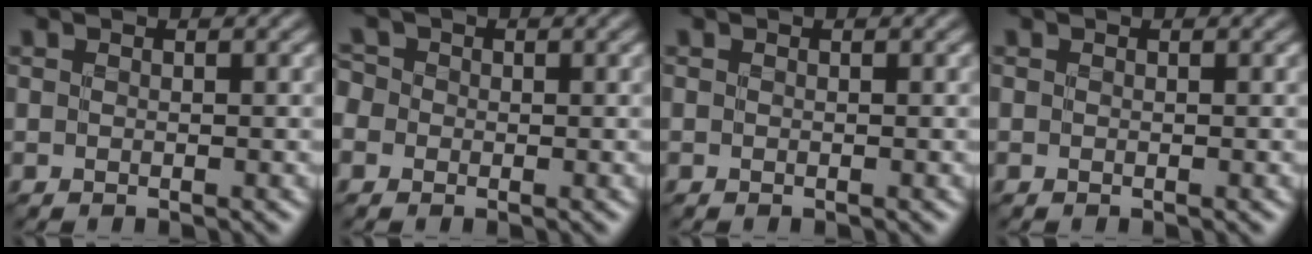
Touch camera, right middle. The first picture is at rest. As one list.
[{"total": 2.1, "force": [0.0, 1.9, 0.7], "torque": [-0.008, 0.016, -0.017]}, {"total": 0.0}, {"total": 0.0}]